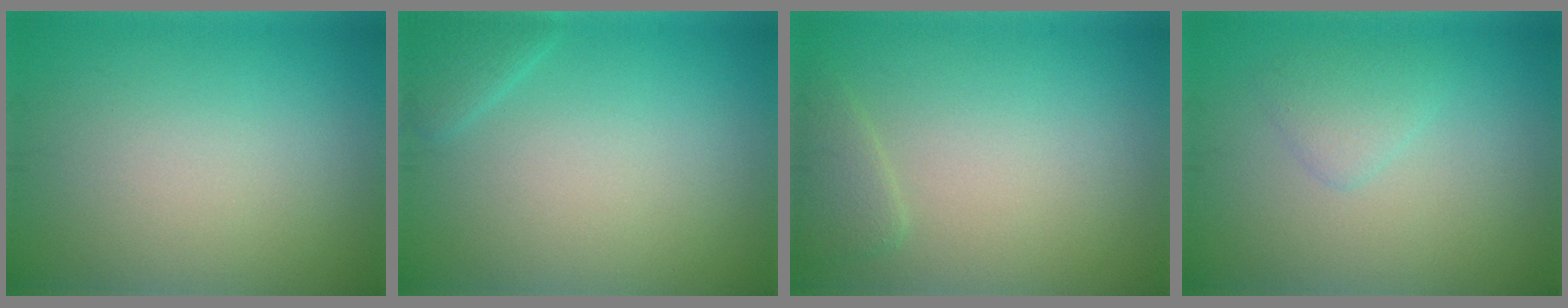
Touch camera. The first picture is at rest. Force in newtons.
{"total": 1.3, "press": 1.3, "slide": 0.1}
{"total": 1.6, "press": 1.6, "slide": 0.2}
{"total": 1.7, "press": 1.7, "slide": 0.1}